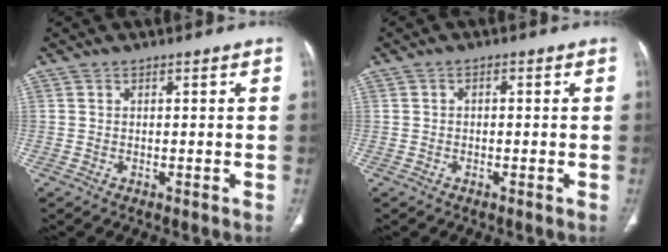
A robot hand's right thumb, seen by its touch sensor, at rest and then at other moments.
{"total": 0.8, "force": [-0.1, 0.6, 0.5], "torque": [-0.006, 0.002, -0.006]}